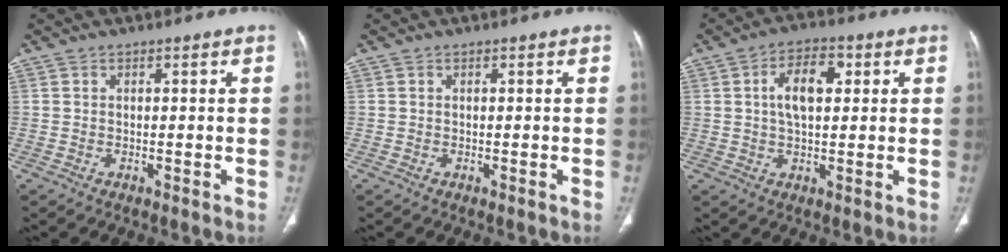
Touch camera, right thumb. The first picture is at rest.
{"total": 0.0}
{"total": 8.0, "force": [1.8, 4.1, 6.6], "torque": [-0.110, 0.010, 0.029]}